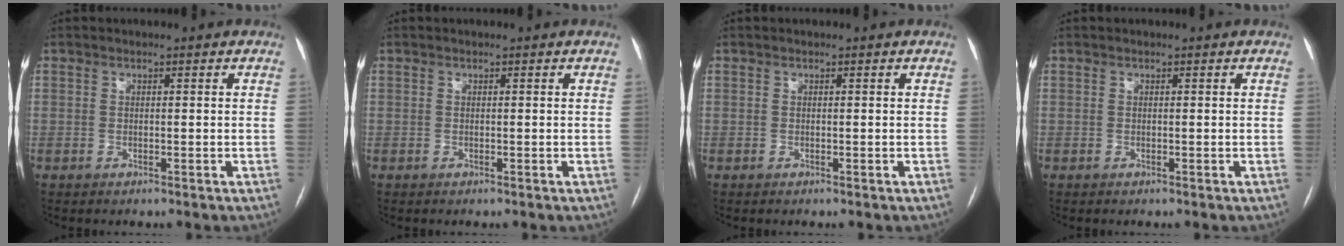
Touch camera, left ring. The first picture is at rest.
{"total": 0.0}
{"total": 0.0}
{"total": 0.0}